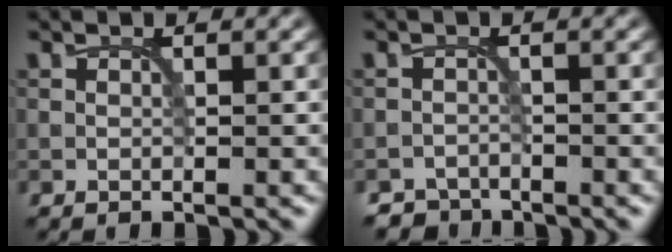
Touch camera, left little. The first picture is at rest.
{"total": 2.2, "force": [-2.0, 0.7, -0.4], "torque": [0.013, 0.003, -0.037]}